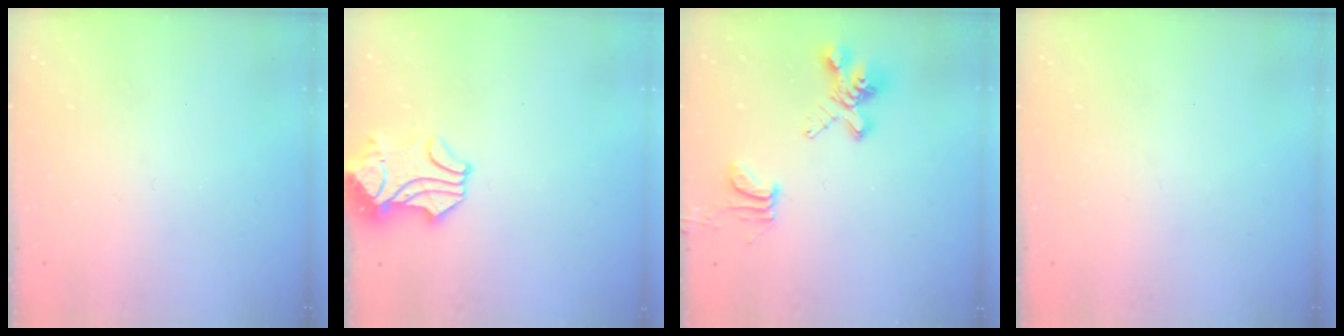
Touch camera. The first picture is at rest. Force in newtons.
{"total": 1.0, "press": 0.4, "slide": 0.9}
{"total": 5.3, "press": 5.0, "slide": 1.9}
{"total": 0.0}